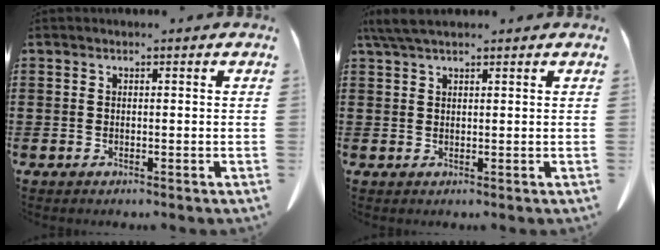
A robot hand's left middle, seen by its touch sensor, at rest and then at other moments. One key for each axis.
{"total": 3.5, "fx": 2.5, "fy": 0.7, "fz": 2.3, "tx": -0.052, "ty": 0.000, "tz": 0.049}